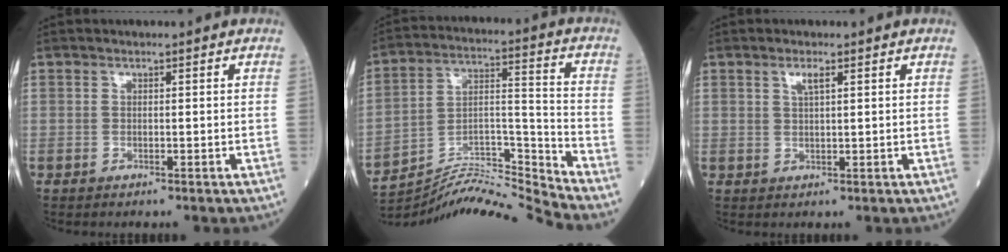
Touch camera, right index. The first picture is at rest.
{"total": 14.7, "force": [-14.3, -3.4, 1.1], "torque": [-0.021, 0.042, -0.251]}
{"total": 1.9, "force": [1.0, 0.3, 1.6], "torque": [-0.034, 0.002, 0.020]}